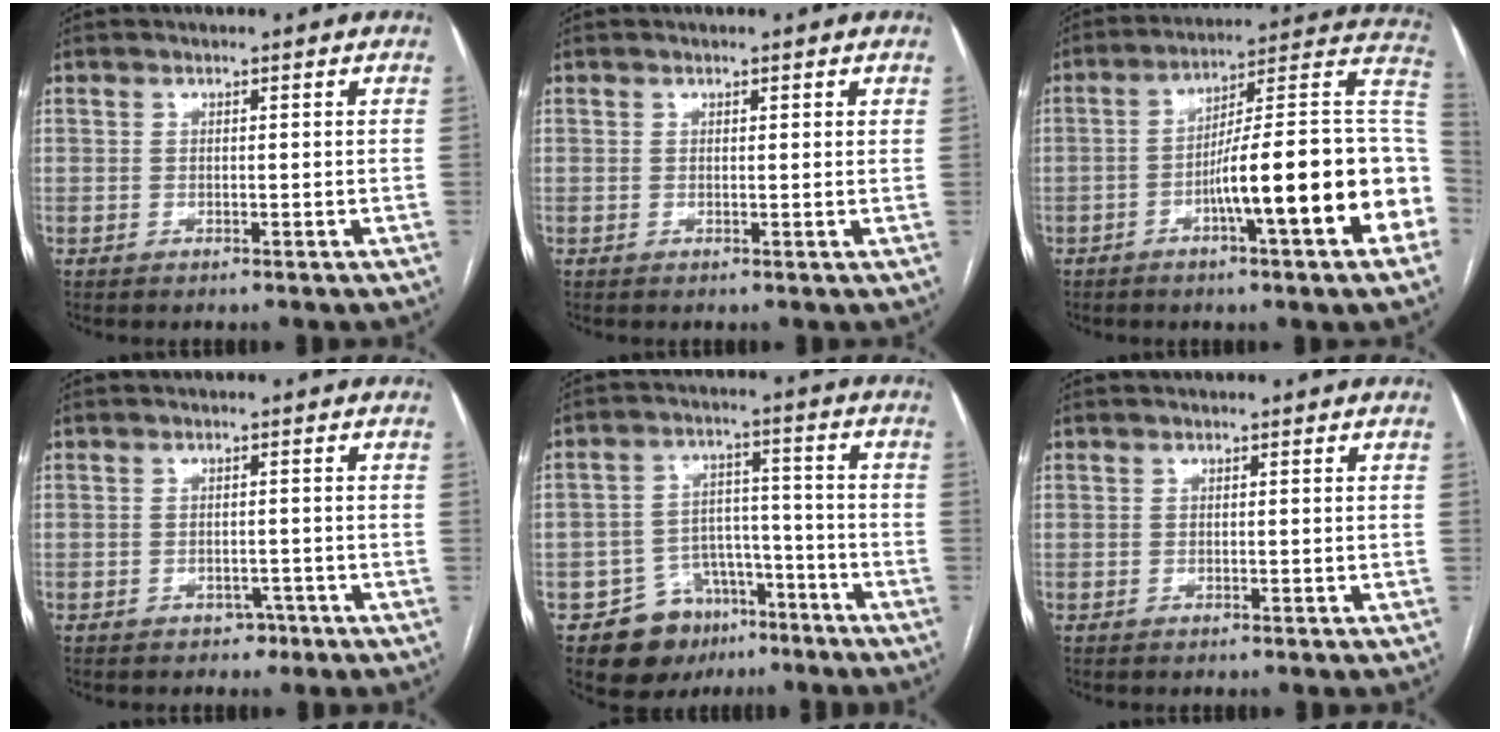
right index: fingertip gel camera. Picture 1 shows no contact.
{"total": 0.8, "force": [0.5, 0.2, 0.6], "torque": [-0.010, 0.004, 0.005]}
{"total": 20.6, "force": [-5.6, 1.8, 19.7], "torque": [-0.203, 0.034, -0.079]}
{"total": 2.1, "force": [-1.3, 1.5, 0.5], "torque": [0.000, 0.007, -0.016]}
{"total": 10.9, "force": [-6.8, 7.7, 3.8], "torque": [-0.054, 0.035, -0.099]}
{"total": 0.0}